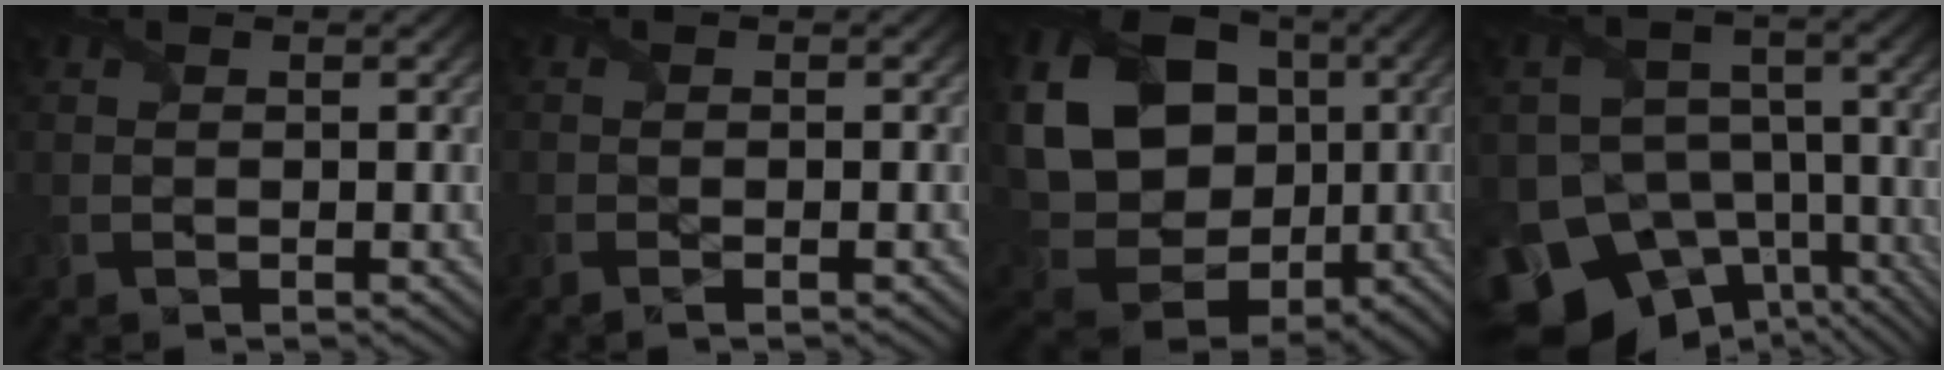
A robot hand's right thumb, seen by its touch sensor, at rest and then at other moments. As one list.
[{"total": 1.3, "force": [-0.9, -0.4, 0.9], "torque": [-0.017, -0.005, -0.016]}, {"total": 21.0, "force": [1.6, 17.6, 11.4], "torque": [-0.265, -0.002, 0.038]}, {"total": 17.4, "force": [-11.0, 12.0, 6.3], "torque": [-0.151, -0.059, -0.156]}]